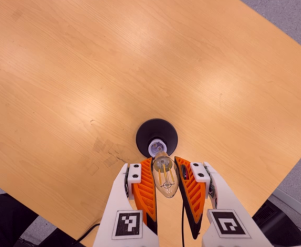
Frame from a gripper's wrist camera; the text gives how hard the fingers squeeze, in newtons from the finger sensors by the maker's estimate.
{"total": 18.1, "left": 19.6, "right": 16.6}